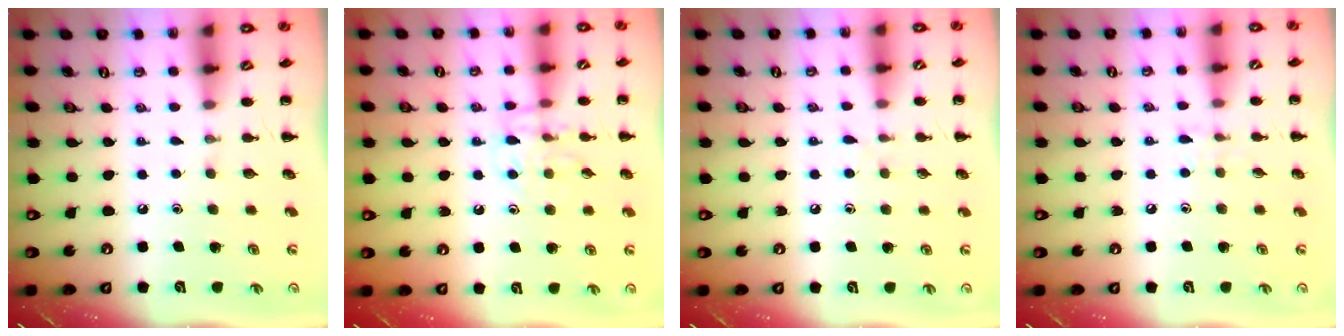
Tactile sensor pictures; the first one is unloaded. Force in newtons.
{"total": 10.0, "press": 10.0, "slide": 0.8}
{"total": 3.4, "press": 3.0, "slide": 1.6}
{"total": 4.8, "press": 4.5, "slide": 1.9}